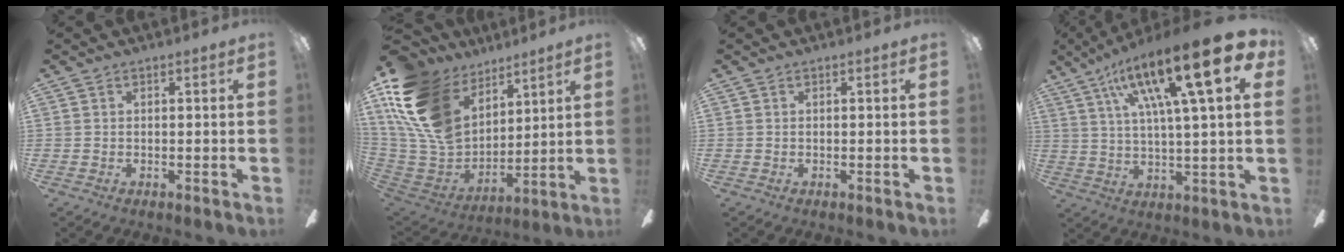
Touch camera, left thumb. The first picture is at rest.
{"total": 22.2, "force": [10.1, 14.8, 13.0], "torque": [-0.300, -0.044, 0.188]}
{"total": 0.0}
{"total": 21.7, "force": [10.7, 4.5, 18.3], "torque": [-0.314, -0.048, 0.157]}